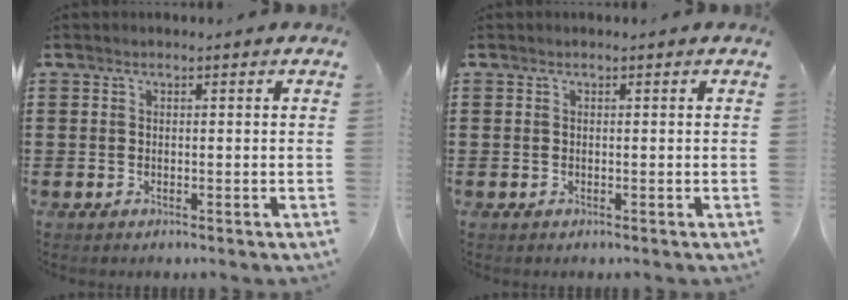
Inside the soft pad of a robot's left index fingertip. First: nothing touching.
{"total": 0.0}